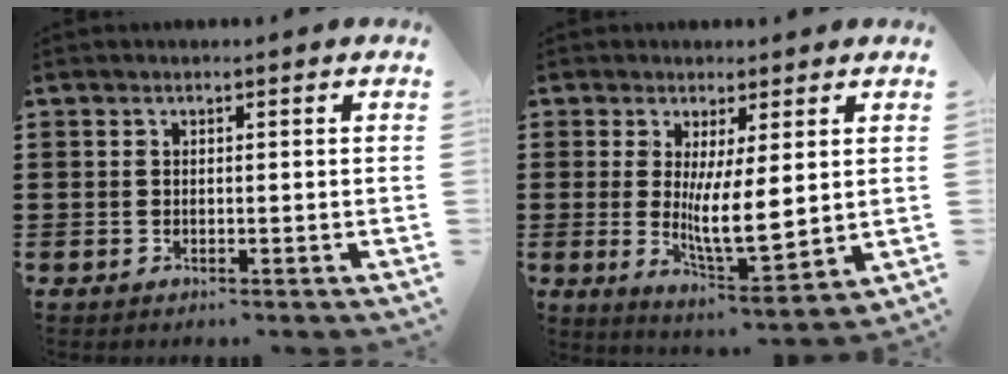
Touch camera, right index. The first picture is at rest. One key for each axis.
{"total": 8.4, "fx": 1.2, "fy": 2.0, "fz": 8.0, "tx": -0.149, "ty": -0.025, "tz": 0.019}